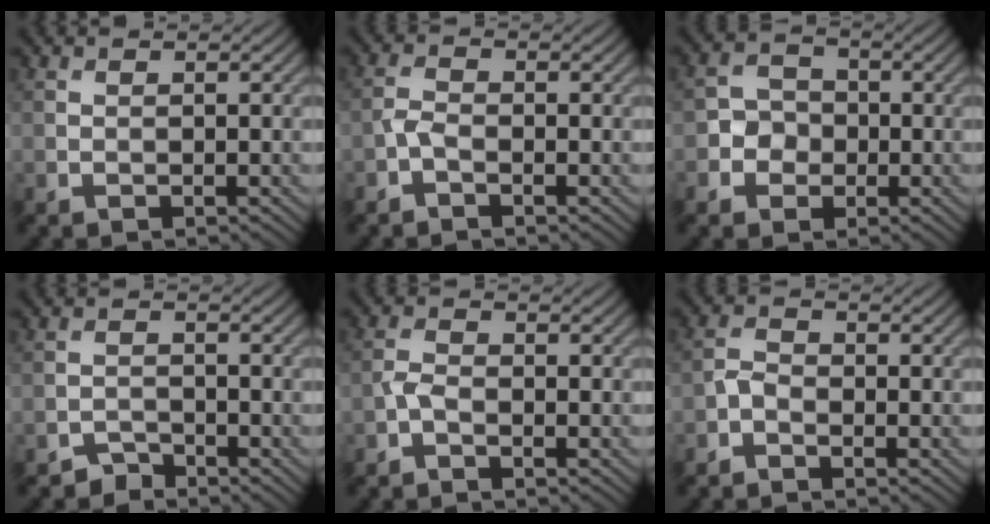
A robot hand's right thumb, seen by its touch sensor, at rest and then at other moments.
{"total": 1.7, "force": [-1.0, 0.7, 1.2], "torque": [-0.027, 0.003, -0.028]}
{"total": 3.6, "force": [-1.0, 3.3, 1.1], "torque": [-0.009, -0.002, -0.031]}
{"total": 1.8, "force": [-1.7, 0.5, 0.1], "torque": [0.002, 0.007, -0.037]}
{"total": 1.7, "force": [-1.0, 0.7, 1.2], "torque": [-0.027, 0.003, -0.026]}
{"total": 1.8, "force": [-1.2, 1.1, 0.9], "torque": [-0.020, 0.005, -0.032]}